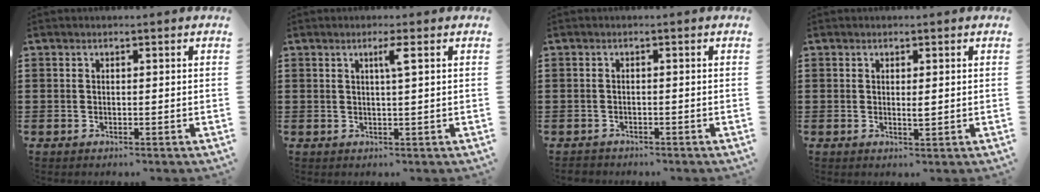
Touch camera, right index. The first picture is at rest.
{"total": 2.1, "force": [0.7, -0.2, 2.0], "torque": [-0.038, -0.002, 0.009]}
{"total": 1.0, "force": [-0.9, 0.4, -0.1], "torque": [-0.002, 0.002, -0.022]}
{"total": 1.4, "force": [0.2, 0.3, 1.3], "torque": [-0.026, 0.002, 0.003]}